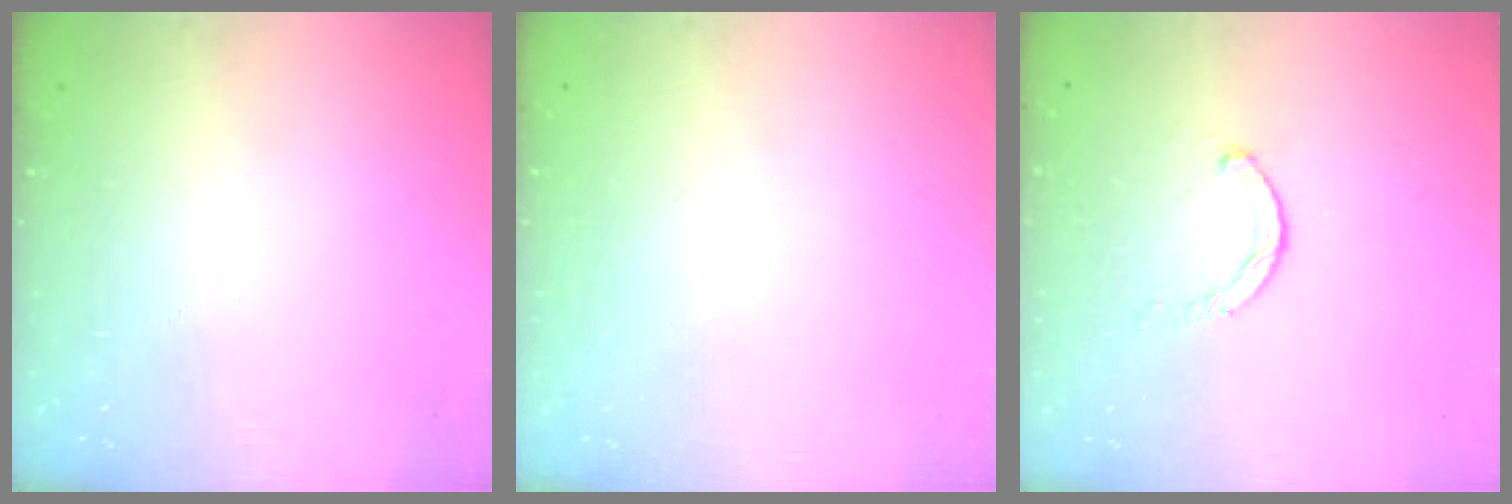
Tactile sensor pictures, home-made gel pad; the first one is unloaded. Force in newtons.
{"total": 0.0}
{"total": 0.6, "press": 0.6, "slide": 0.2}